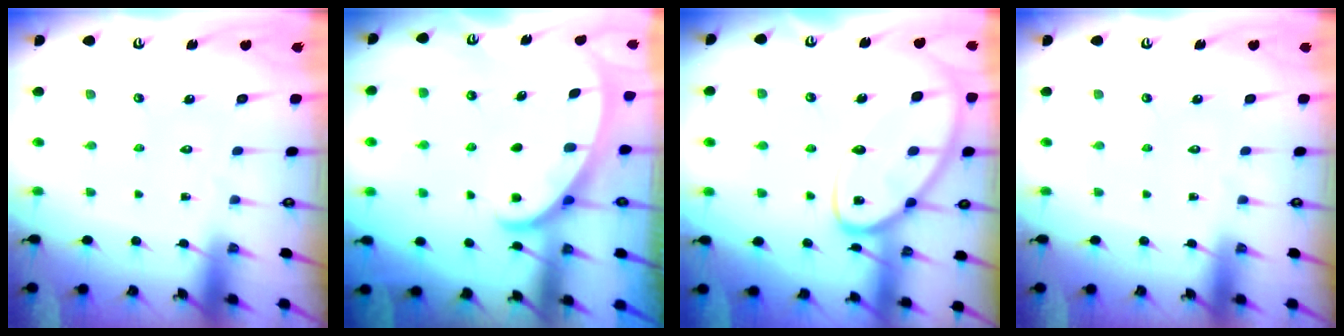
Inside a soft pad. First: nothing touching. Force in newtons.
{"total": 2.5, "press": 2.5, "slide": 0.4}
{"total": 16.5, "press": 16.4, "slide": 1.3}
{"total": 0.0}